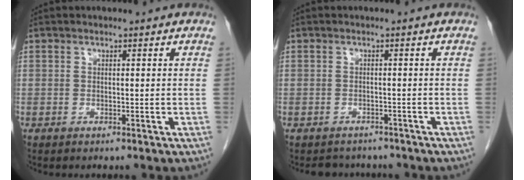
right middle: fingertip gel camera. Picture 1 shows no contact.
{"total": 3.5, "force": [-3.2, 1.4, 0.0], "torque": [-0.004, 0.000, -0.043]}